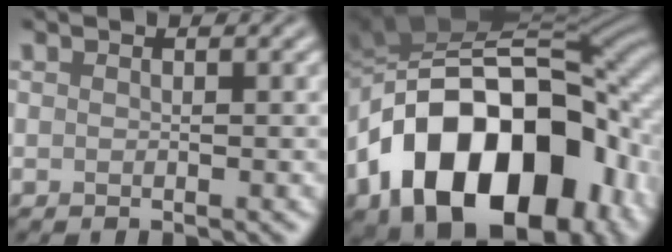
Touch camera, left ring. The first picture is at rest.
{"total": 18.8, "force": [-6.8, 12.4, 12.4], "torque": [-0.200, -0.010, -0.103]}